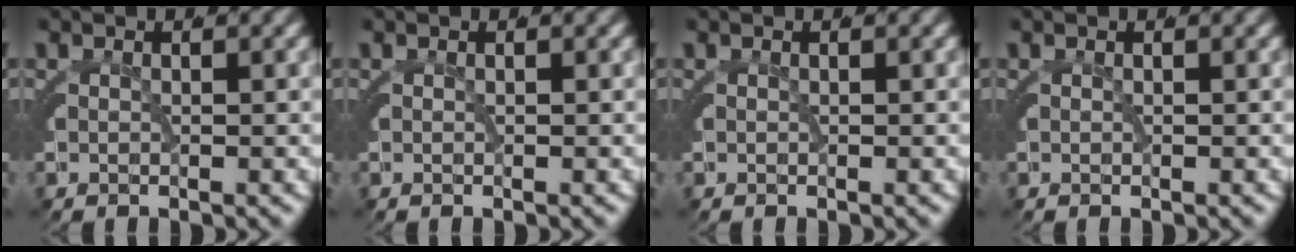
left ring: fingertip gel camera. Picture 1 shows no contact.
{"total": 0.0}
{"total": 0.0}
{"total": 0.0}